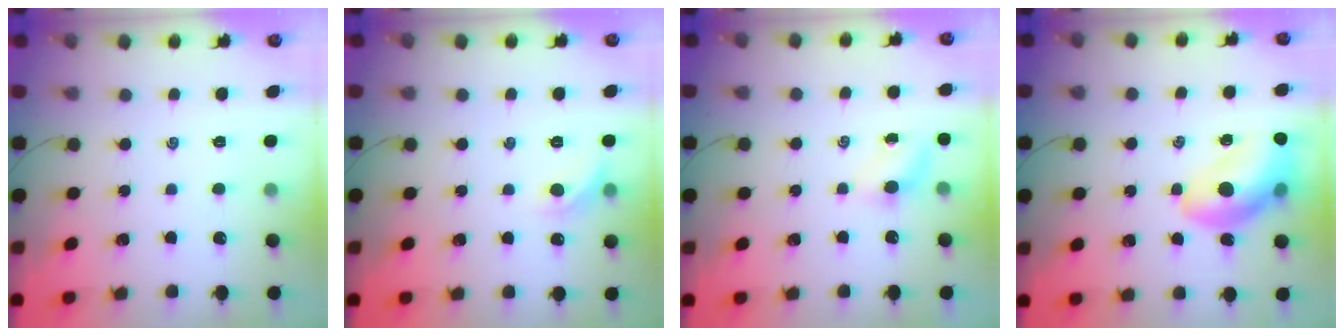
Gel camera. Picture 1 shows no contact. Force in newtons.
{"total": 6.4, "press": 6.3, "slide": 1.4}
{"total": 4.8, "press": 4.6, "slide": 1.0}
{"total": 12.6, "press": 12.1, "slide": 3.4}